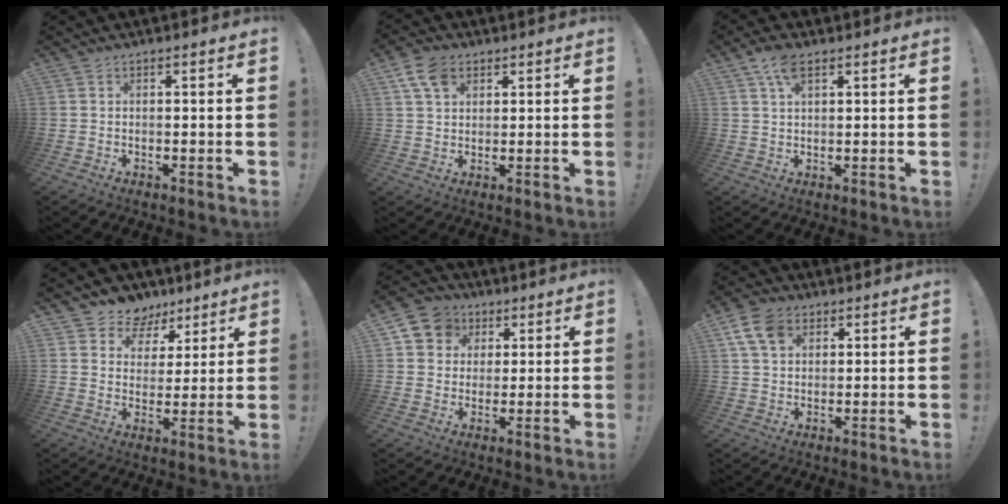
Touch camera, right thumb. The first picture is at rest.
{"total": 7.7, "force": [3.9, 5.2, 4.1], "torque": [-0.064, -0.005, 0.076]}
{"total": 5.6, "force": [3.0, 2.3, 4.1], "torque": [-0.068, -0.005, 0.053]}
{"total": 7.8, "force": [5.3, 5.7, 0.9], "torque": [-0.011, -0.042, 0.105]}
{"total": 9.0, "force": [3.0, 8.1, 2.2], "torque": [-0.032, -0.007, 0.064]}
{"total": 9.3, "force": [4.2, 6.4, 5.2], "torque": [-0.090, -0.006, 0.080]}